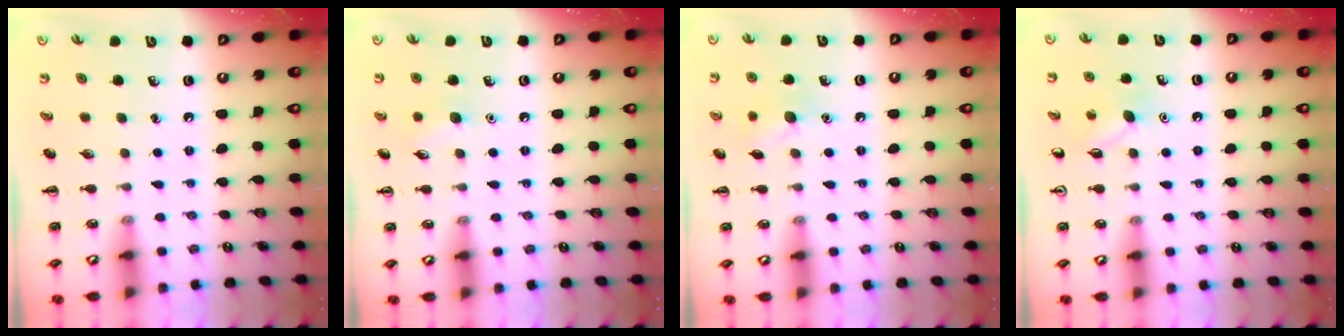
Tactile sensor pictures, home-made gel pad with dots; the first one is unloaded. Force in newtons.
{"total": 5.9, "press": 5.7, "slide": 1.4}
{"total": 8.2, "press": 8.0, "slide": 1.9}
{"total": 6.4, "press": 6.1, "slide": 1.9}